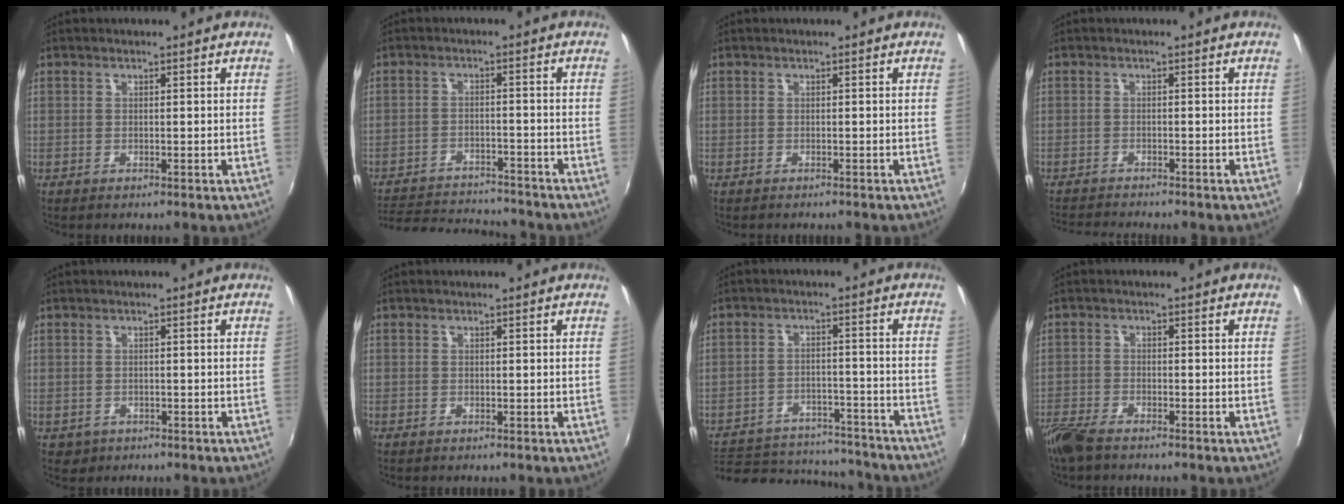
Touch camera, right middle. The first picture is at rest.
{"total": 15.6, "force": [-14.1, 3.9, 5.4], "torque": [-0.124, -0.007, -0.204]}
{"total": 0.6, "force": [-0.5, 0.1, 0.1], "torque": [-0.003, -0.003, -0.009]}
{"total": 4.2, "force": [-4.1, -0.3, 1.0], "torque": [-0.034, -0.016, -0.076]}
{"total": 2.2, "force": [-0.8, 1.9, 0.7], "torque": [-0.019, -0.003, -0.007]}
{"total": 0.0}
{"total": 19.1, "force": [-16.0, 8.0, 6.7], "torque": [-0.155, 0.018, -0.200]}
{"total": 5.9, "force": [-5.0, 1.3, 2.9], "torque": [-0.078, -0.022, -0.099]}